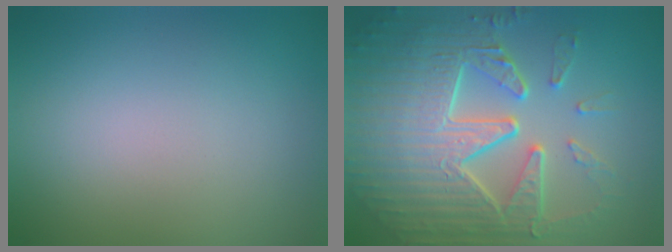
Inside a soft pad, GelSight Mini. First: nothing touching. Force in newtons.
{"total": 9.4, "press": 6.3, "slide": 6.9}